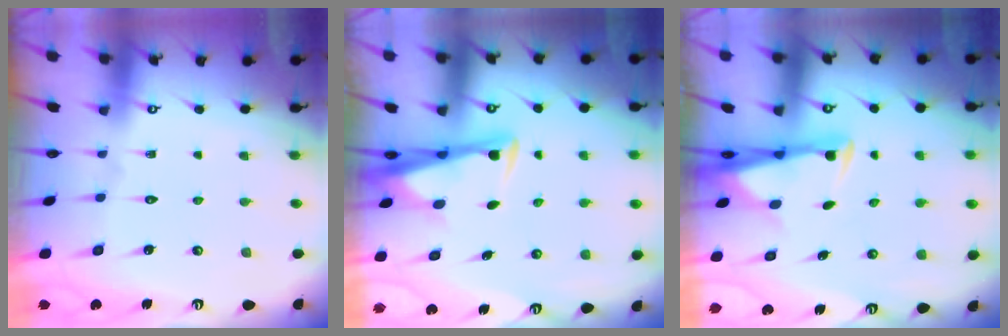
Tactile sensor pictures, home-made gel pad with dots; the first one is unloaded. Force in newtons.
{"total": 3.6, "press": 3.5, "slide": 1.1}
{"total": 3.0, "press": 2.9, "slide": 1.0}